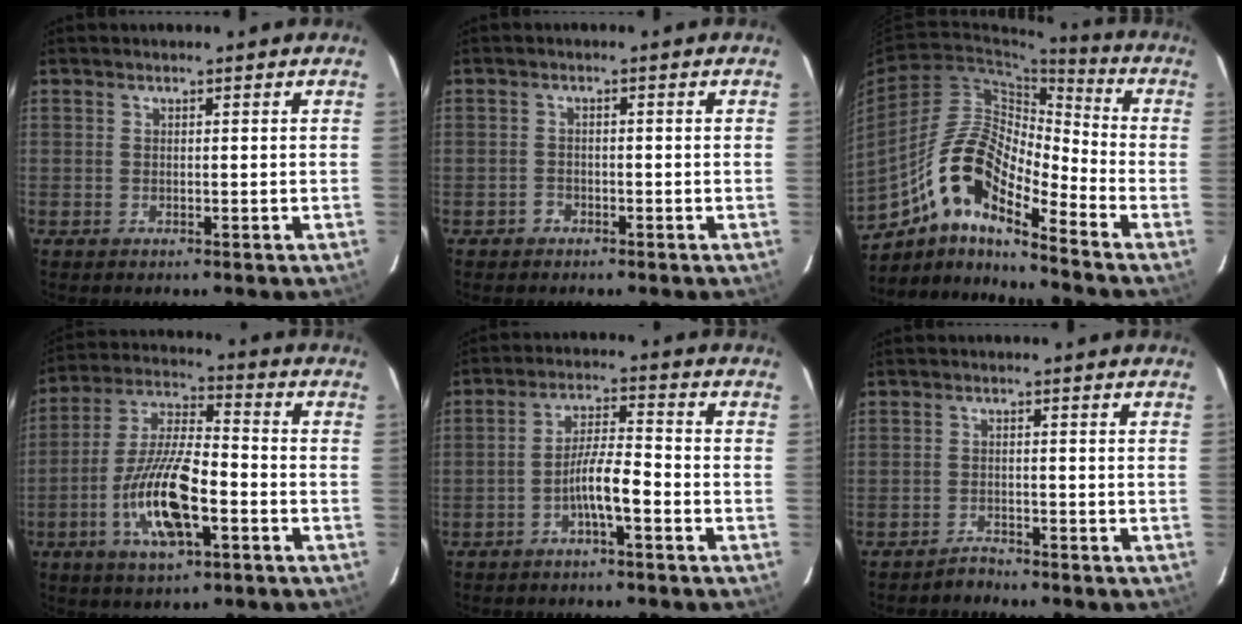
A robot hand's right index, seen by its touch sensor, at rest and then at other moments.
{"total": 1.3, "force": [-0.9, 0.9, 0.2], "torque": [-0.006, 0.003, -0.017]}
{"total": 13.8, "force": [-9.2, 3.2, 9.7], "torque": [-0.184, 0.025, -0.165]}
{"total": 14.3, "force": [-4.8, 3.9, 12.9], "torque": [-0.260, 0.000, -0.085]}
{"total": 6.3, "force": [-2.7, 0.8, 5.6], "torque": [-0.106, 0.014, -0.047]}
{"total": 1.7, "force": [-1.6, 0.2, -0.4], "torque": [0.011, -0.004, -0.028]}